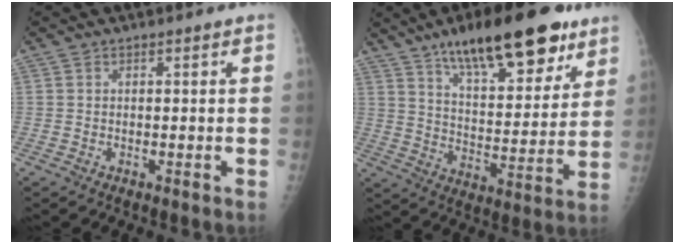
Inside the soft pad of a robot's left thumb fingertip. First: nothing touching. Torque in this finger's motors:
{"motor_torque": [0.75, 0.62, 1.38, -1.39, 0.28]}